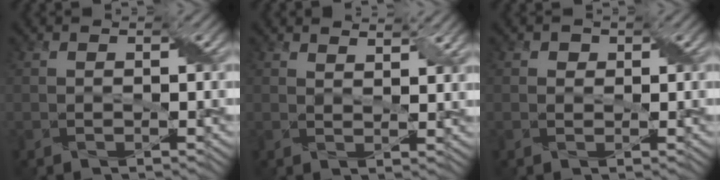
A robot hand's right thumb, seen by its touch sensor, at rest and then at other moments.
{"total": 2.8, "force": [2.4, 0.6, 1.3], "torque": [-0.023, -0.003, 0.042]}
{"total": 1.1, "force": [0.5, 0.9, 0.2], "torque": [-0.005, 0.001, 0.005]}